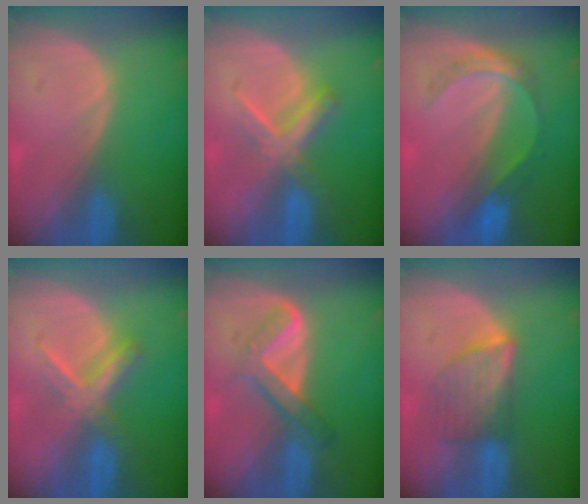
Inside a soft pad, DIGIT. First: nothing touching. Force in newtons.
{"total": 5.5, "press": 5.5, "slide": 1.0}
{"total": 5.3, "press": 5.0, "slide": 1.6}
{"total": 5.5, "press": 5.4, "slide": 1.1}
{"total": 5.2, "press": 5.1, "slide": 1.4}
{"total": 6.0, "press": 5.9, "slide": 1.1}